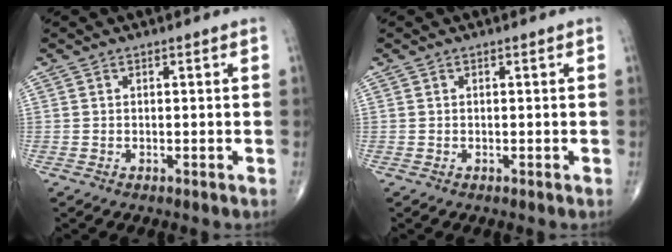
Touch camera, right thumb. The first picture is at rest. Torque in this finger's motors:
{"motor_torque": [-0.11, 0.12, 0.01, -0.01, 0.01]}